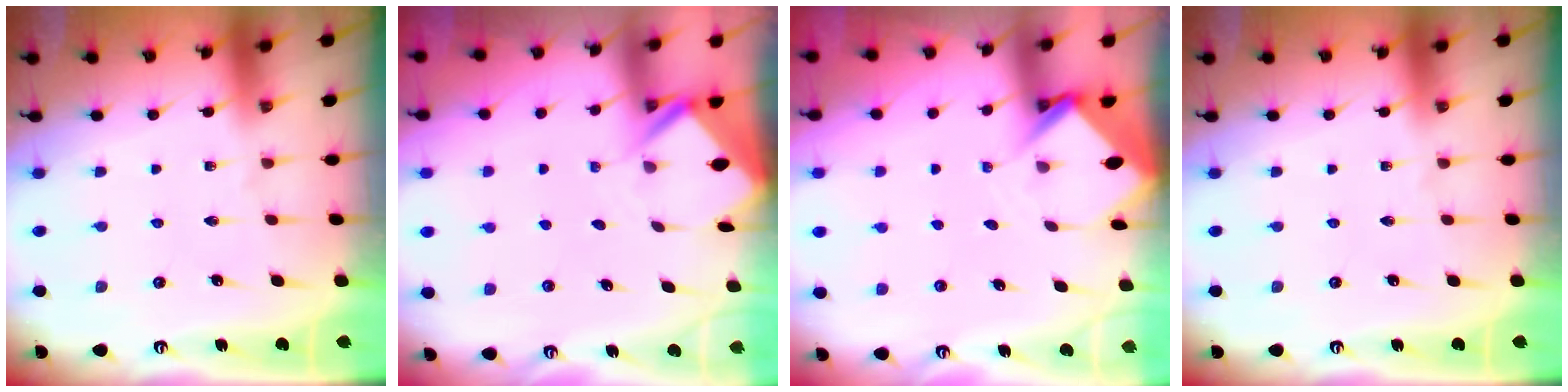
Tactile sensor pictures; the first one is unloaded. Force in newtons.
{"total": 2.6, "press": 2.6, "slide": 0.1}
{"total": 3.4, "press": 3.4, "slide": 0.3}
{"total": 0.0}